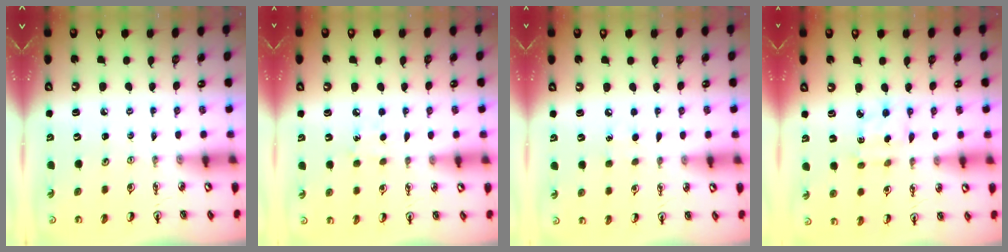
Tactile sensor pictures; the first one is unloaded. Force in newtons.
{"total": 6.4, "press": 6.4, "slide": 0.8}
{"total": 5.2, "press": 5.1, "slide": 0.6}
{"total": 2.0, "press": 2.0, "slide": 0.2}